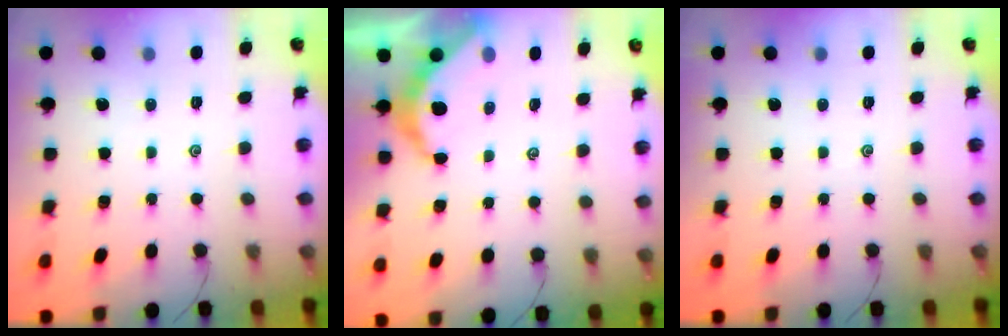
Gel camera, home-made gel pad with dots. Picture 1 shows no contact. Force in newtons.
{"total": 5.5, "press": 5.5, "slide": 0.5}
{"total": 0.0}